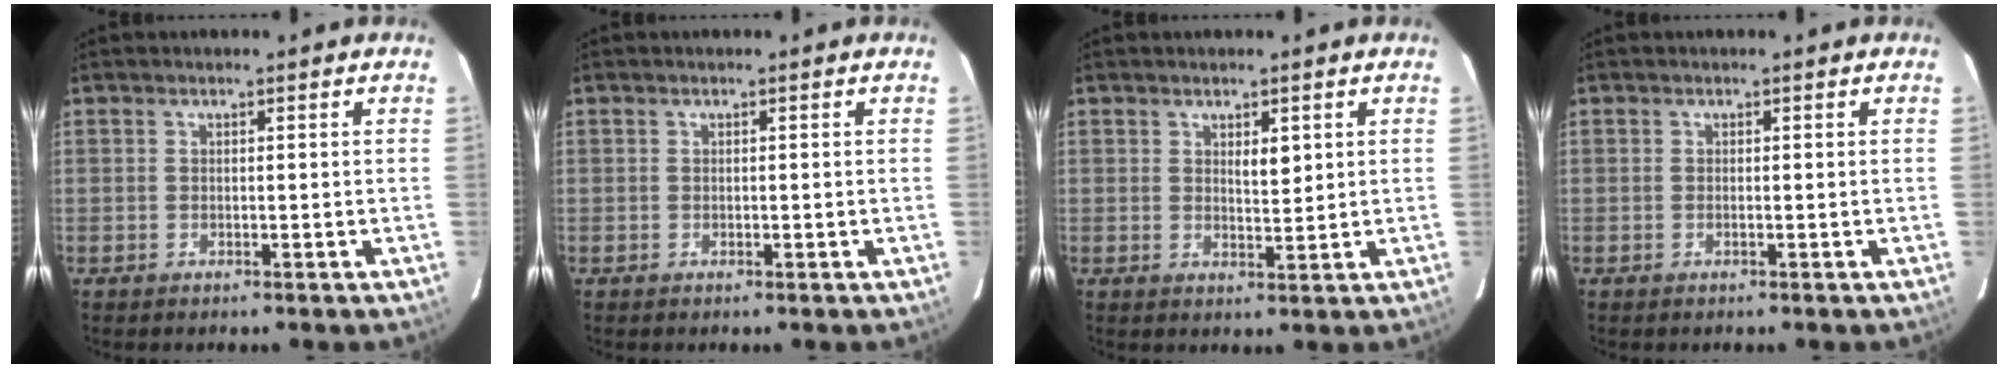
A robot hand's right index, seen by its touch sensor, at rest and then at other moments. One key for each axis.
{"total": 0.0}
{"total": 2.5, "fx": 1.1, "fy": 0.8, "fz": 2.1, "tx": -0.035, "ty": -0.003, "tz": 0.021}
{"total": 0.0}